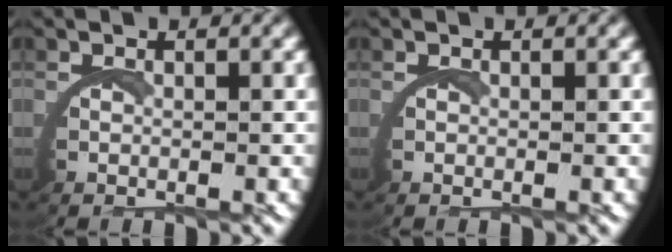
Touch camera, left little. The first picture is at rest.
{"total": 0.0}